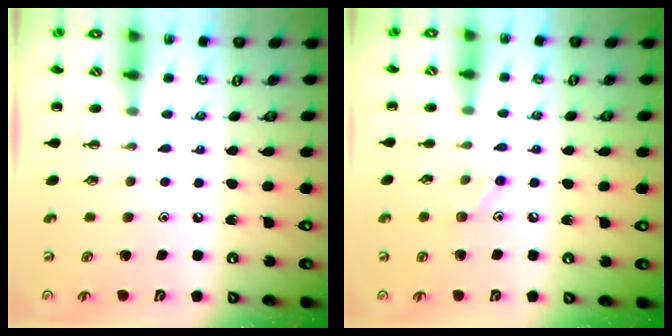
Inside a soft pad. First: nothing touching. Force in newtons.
{"total": 6.7, "press": 6.6, "slide": 1.1}